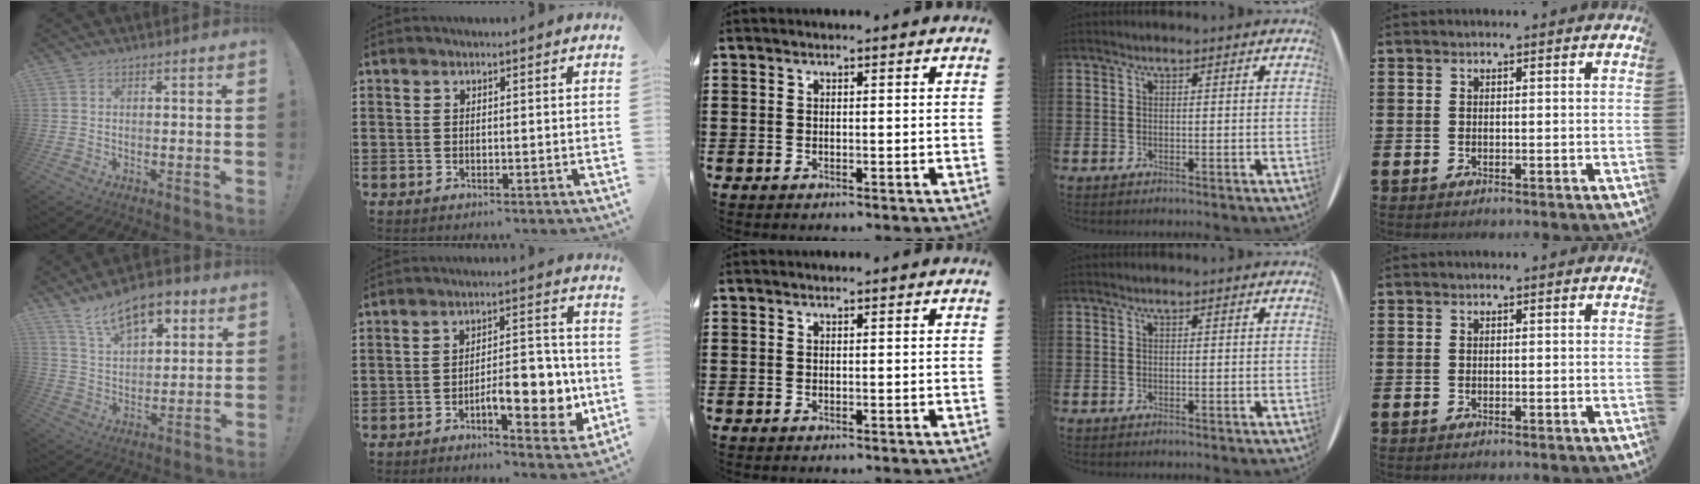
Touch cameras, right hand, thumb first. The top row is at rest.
{"thumb": {"total": 14.6, "force": [9.2, 7.3, 8.6], "torque": [-0.138, -0.043, 0.167]}, "index": {"total": 9.3, "force": [-3.1, 3.9, 7.9], "torque": [-0.099, 0.000, -0.048]}}